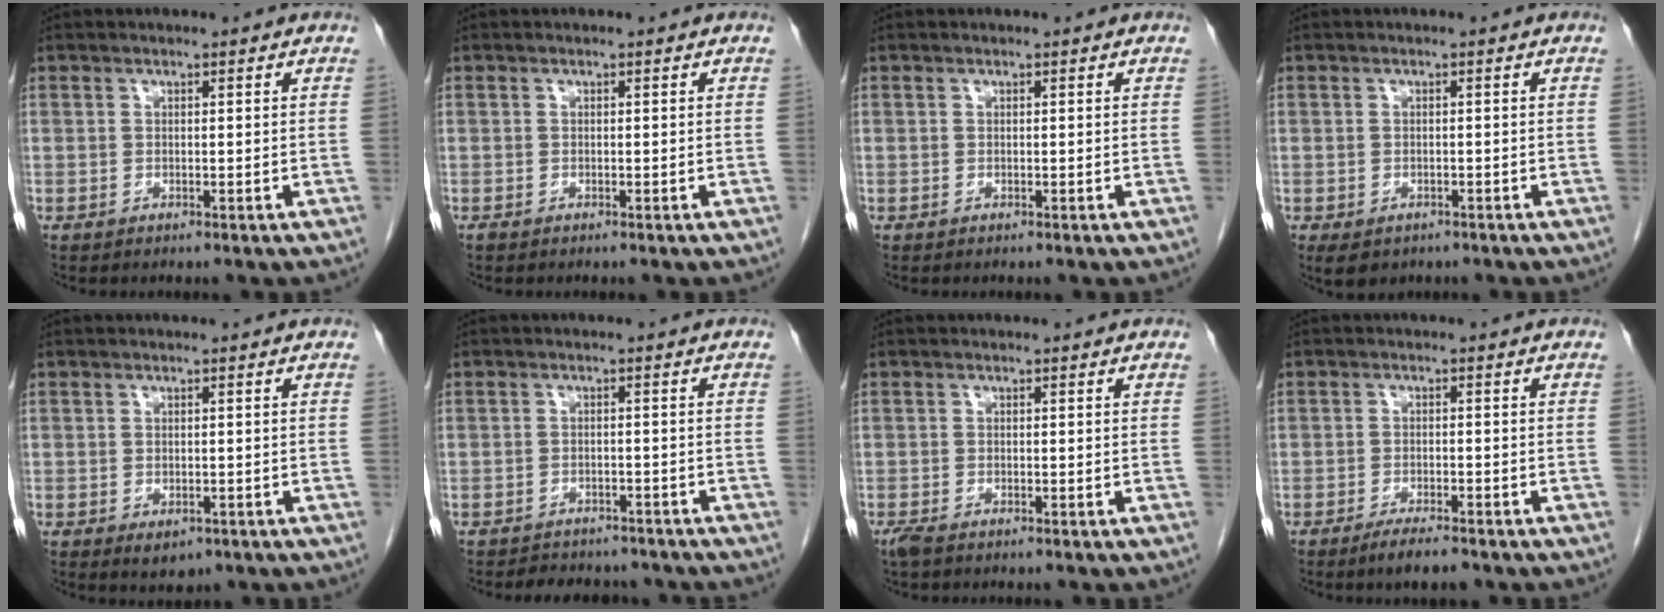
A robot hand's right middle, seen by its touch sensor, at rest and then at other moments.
{"total": 0.0}
{"total": 0.0}
{"total": 4.5, "force": [-3.1, 2.7, 1.8], "torque": [-0.026, -0.004, -0.040]}
{"total": 2.4, "force": [-1.1, 1.5, 1.5], "torque": [-0.017, -0.002, -0.003]}
{"total": 7.0, "force": [-6.4, 2.4, 1.4], "torque": [-0.020, 0.001, -0.078]}
{"total": 1.9, "force": [-1.4, 0.6, 1.2], "torque": [-0.031, -0.007, -0.026]}
{"total": 3.9, "force": [-3.0, 0.5, 2.4], "torque": [-0.047, -0.006, -0.049]}